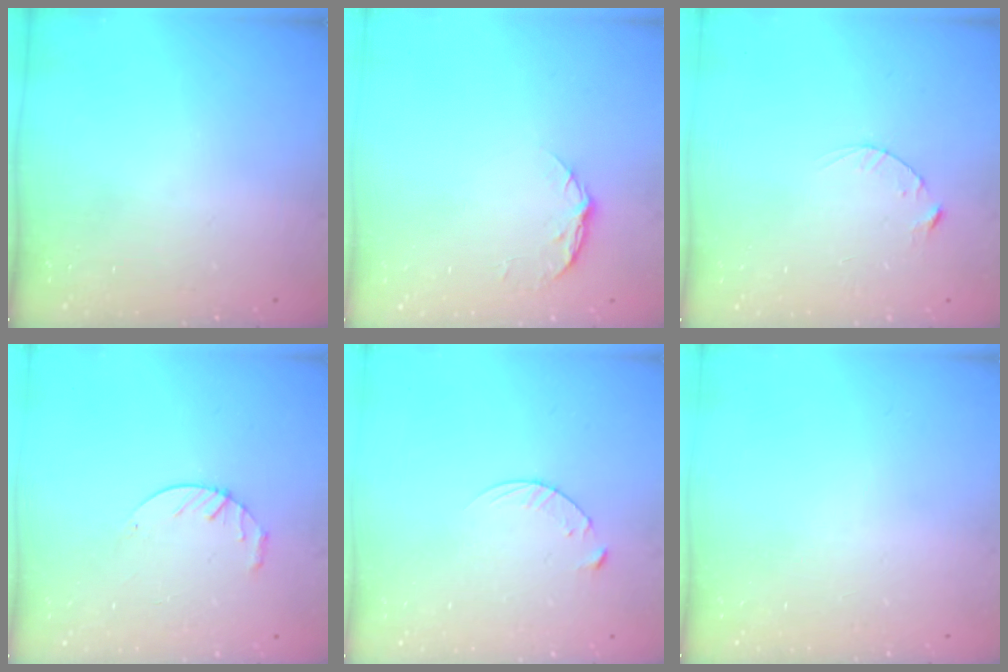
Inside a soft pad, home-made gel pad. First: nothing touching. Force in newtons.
{"total": 5.2, "press": 5.2, "slide": 0.7}
{"total": 2.5, "press": 2.5, "slide": 0.4}
{"total": 3.9, "press": 3.9, "slide": 0.5}
{"total": 5.4, "press": 5.4, "slide": 0.5}
{"total": 0.0}